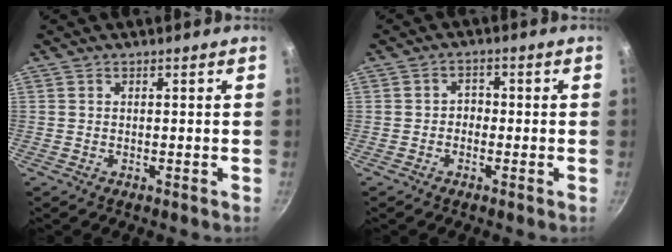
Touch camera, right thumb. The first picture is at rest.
{"total": 2.1, "force": [-0.7, 1.8, 0.9], "torque": [-0.001, 0.011, -0.017]}